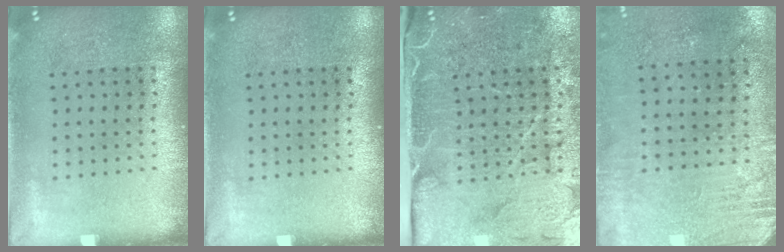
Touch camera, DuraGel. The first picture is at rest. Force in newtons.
{"total": 0.0}
{"total": 4.9, "press": 4.1, "slide": 2.8}
{"total": 2.8, "press": 2.5, "slide": 1.2}